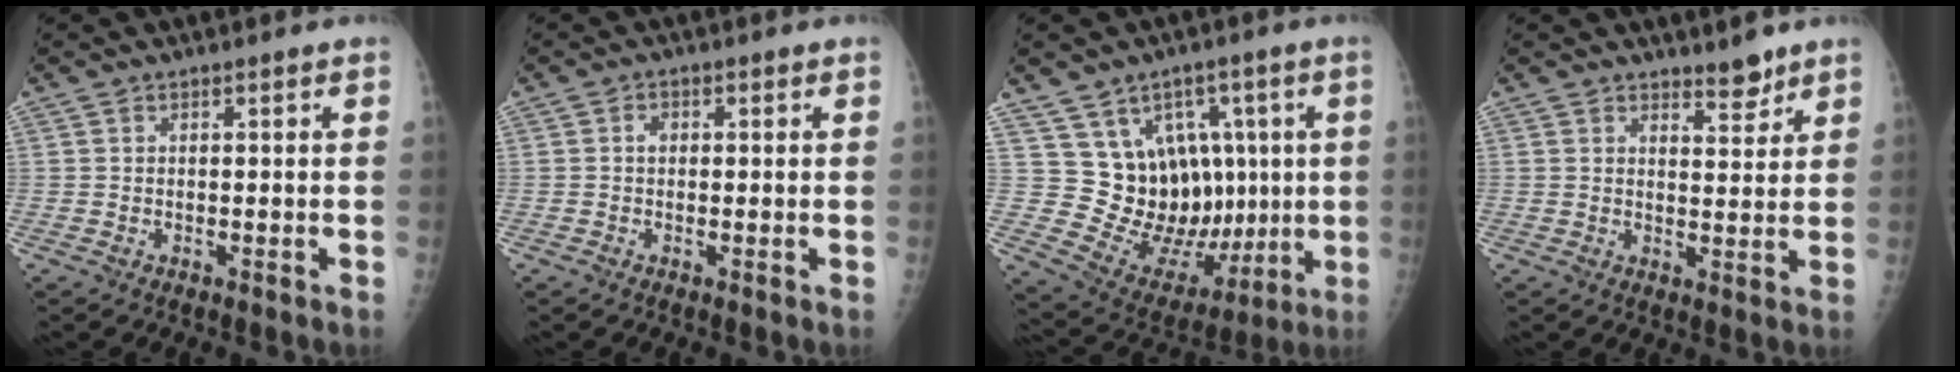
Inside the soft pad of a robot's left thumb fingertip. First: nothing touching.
{"total": 1.4, "force": [0.1, 1.1, 0.9], "torque": [-0.008, 0.003, 0.000]}
{"total": 17.2, "force": [2.5, 12.8, 11.2], "torque": [-0.108, -0.011, 0.076]}
{"total": 3.9, "force": [3.2, 1.2, 1.7], "torque": [-0.010, -0.028, 0.048]}